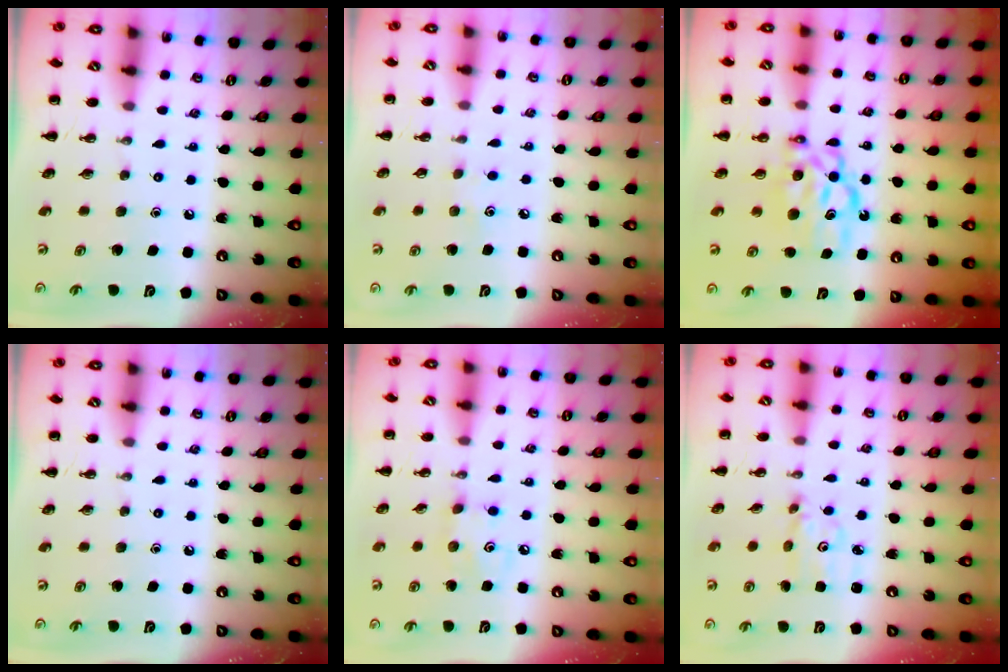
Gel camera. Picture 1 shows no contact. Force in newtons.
{"total": 3.6, "press": 3.5, "slide": 0.8}
{"total": 8.1, "press": 8.0, "slide": 1.2}
{"total": 0.0}
{"total": 3.6, "press": 3.6, "slide": 0.6}
{"total": 2.7, "press": 2.7, "slide": 0.3}